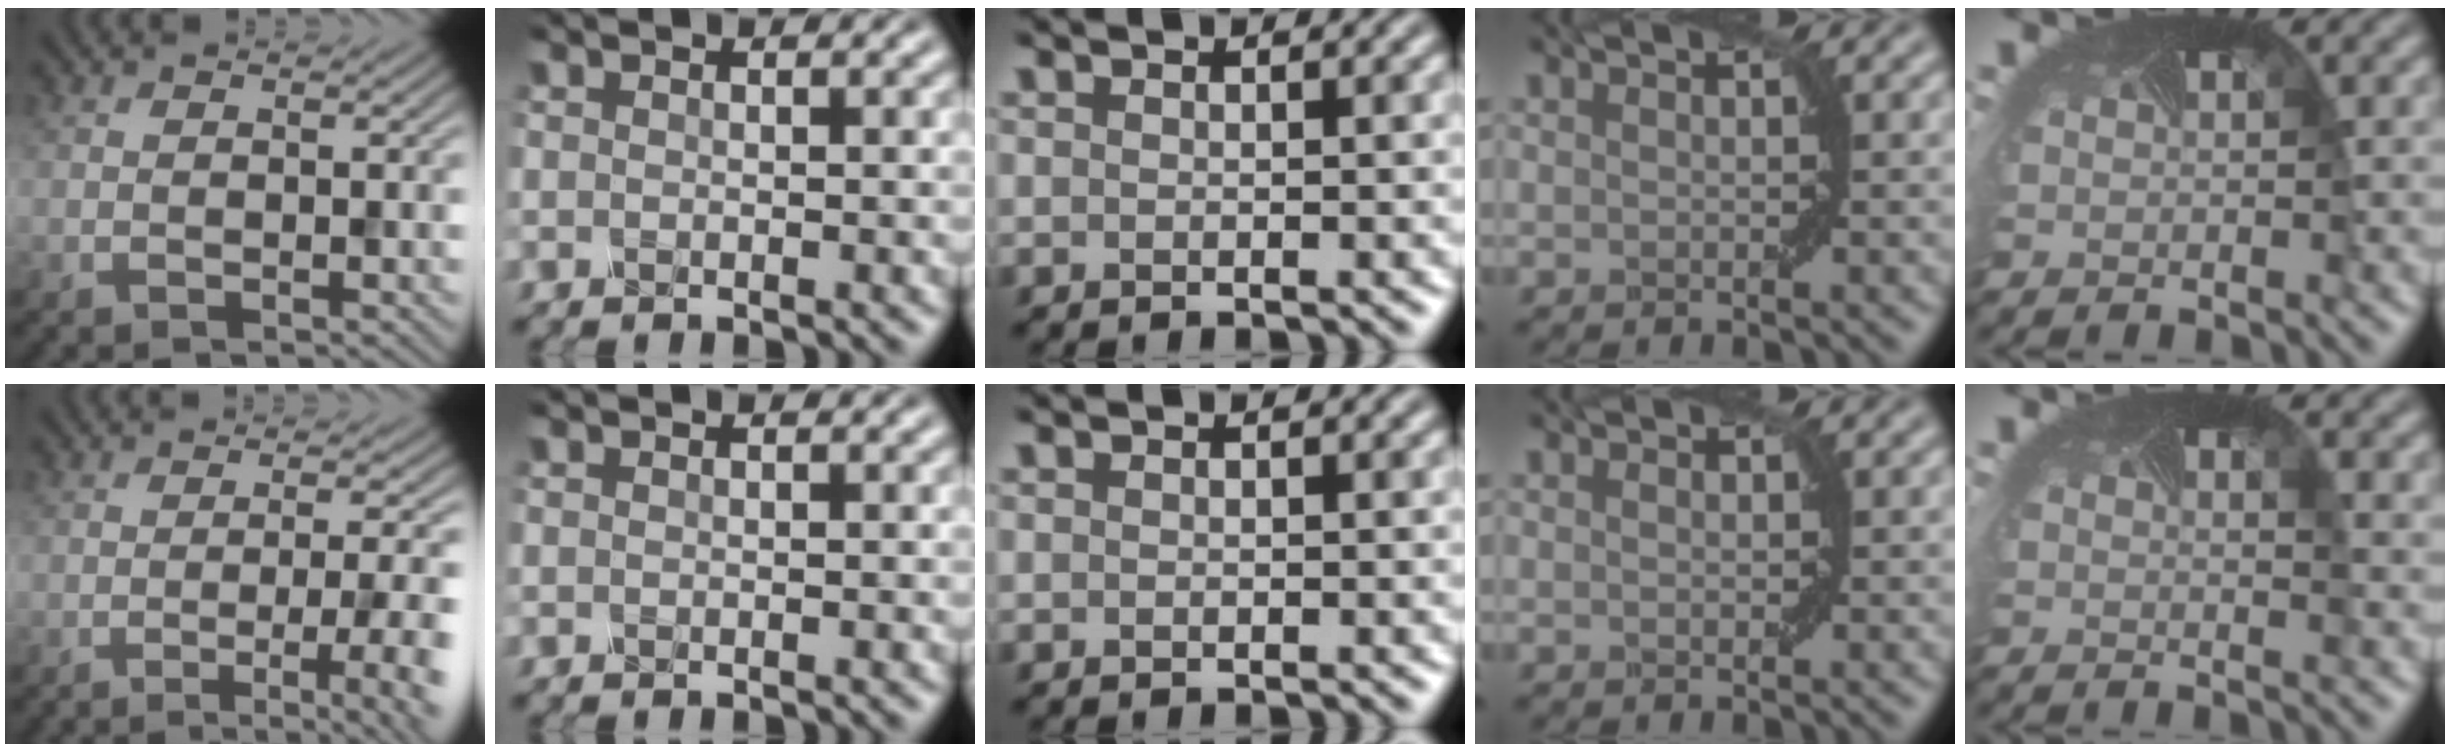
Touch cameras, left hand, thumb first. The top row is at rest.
{"thumb": {"total": 6.7, "force": [-2.0, 1.0, 6.3], "torque": [-0.082, 0.000, -0.028]}, "ring": {"total": 0.7, "force": [0.2, 0.5, 0.5], "torque": [-0.004, 0.002, 0.004]}}